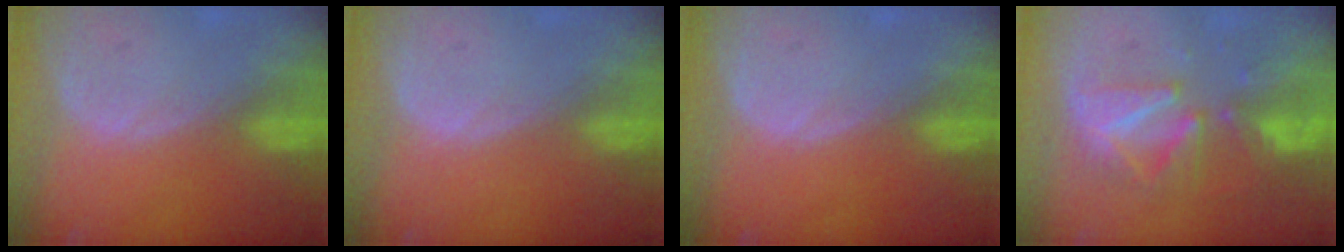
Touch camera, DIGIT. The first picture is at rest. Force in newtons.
{"total": 0.0}
{"total": 0.0}
{"total": 9.5, "press": 8.6, "slide": 4.0}